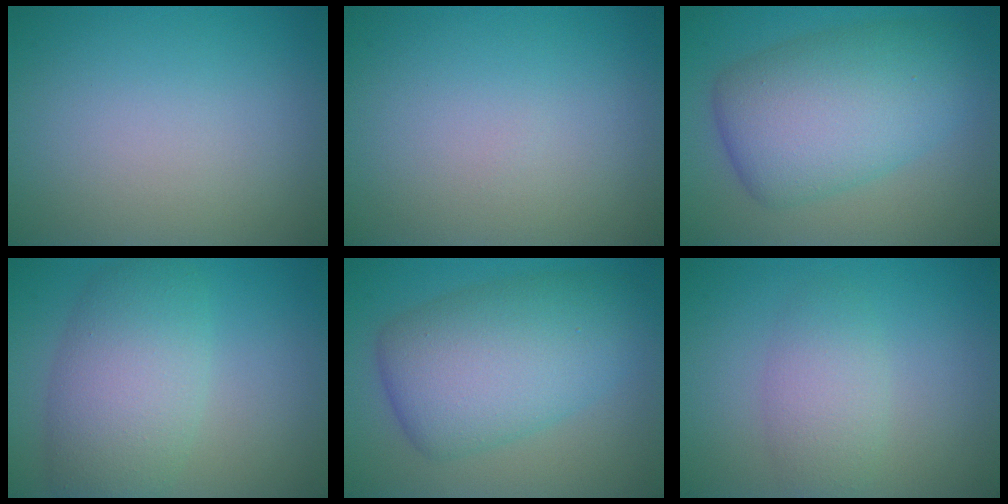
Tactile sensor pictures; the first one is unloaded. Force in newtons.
{"total": 0.0}
{"total": 8.8, "press": 8.8, "slide": 0.2}
{"total": 6.6, "press": 6.6, "slide": 0.4}
{"total": 8.8, "press": 8.8, "slide": 0.2}
{"total": 2.9, "press": 2.9, "slide": 0.1}